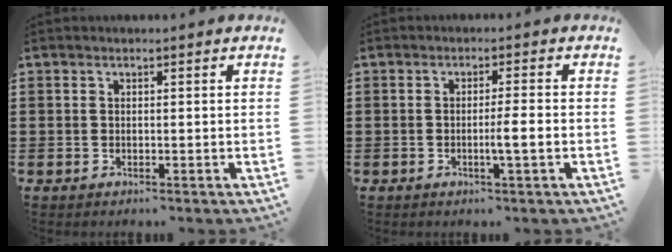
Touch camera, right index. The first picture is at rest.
{"total": 2.9, "force": [-0.8, -0.2, 2.7], "torque": [-0.047, -0.007, -0.016]}